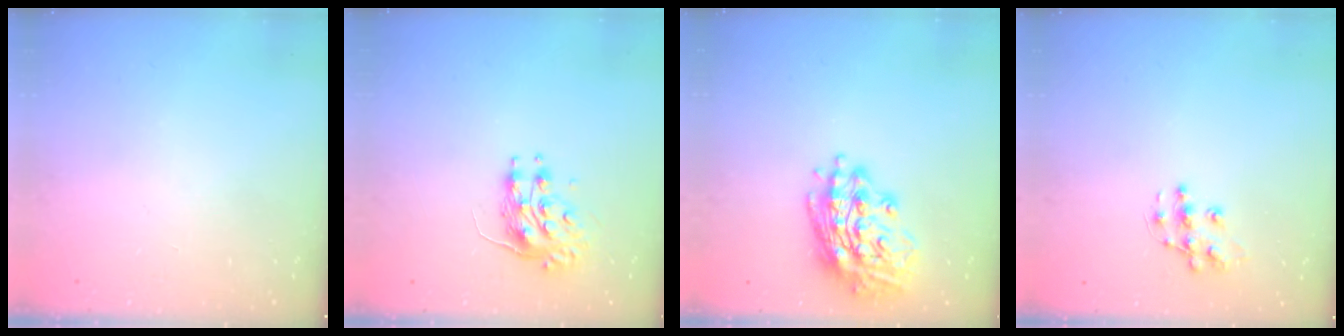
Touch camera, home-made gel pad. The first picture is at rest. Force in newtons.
{"total": 8.1, "press": 8.1, "slide": 0.1}
{"total": 16.4, "press": 16.2, "slide": 2.5}
{"total": 9.8, "press": 9.8, "slide": 0.6}